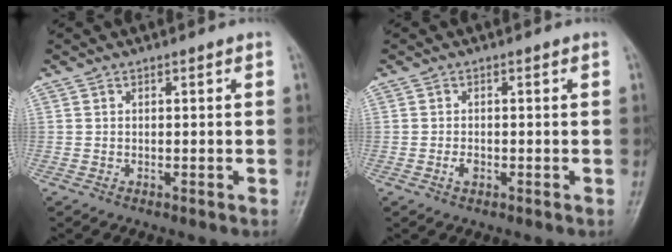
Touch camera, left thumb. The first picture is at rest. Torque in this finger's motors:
{"motor_torque": [-0.03, -0.03, 0.37, 0.22, 0.00]}